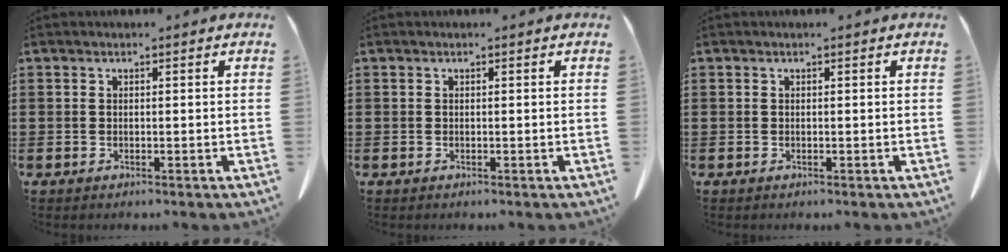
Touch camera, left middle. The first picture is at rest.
{"total": 0.0}
{"total": 0.0}